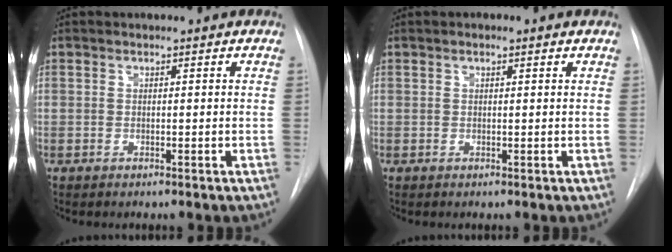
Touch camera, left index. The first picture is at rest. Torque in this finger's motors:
{"motor_torque": [-0.13, -0.08, -0.17, 0.00]}